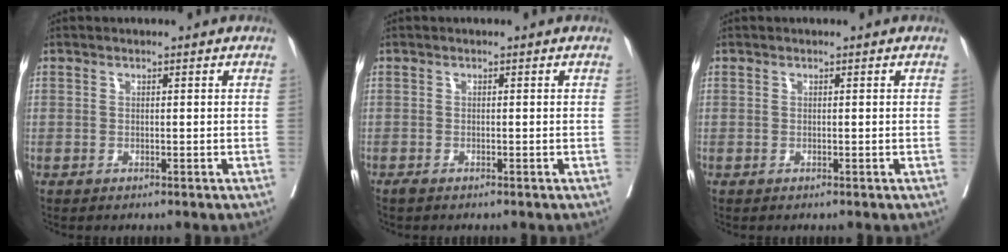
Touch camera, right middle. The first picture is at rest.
{"total": 0.5, "force": [-0.5, 0.1, 0.2], "torque": [-0.011, -0.003, -0.011]}
{"total": 0.0}